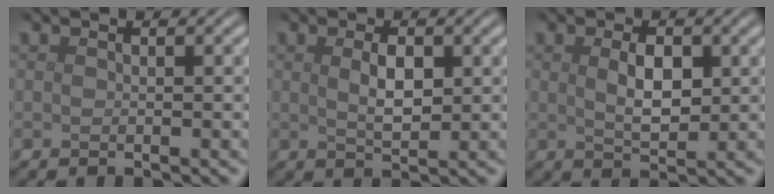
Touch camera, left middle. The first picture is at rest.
{"total": 2.7, "force": [0.6, 1.2, 2.3], "torque": [-0.048, -0.002, 0.016]}
{"total": 3.1, "force": [0.7, 1.6, 2.6], "torque": [-0.054, -0.003, 0.017]}